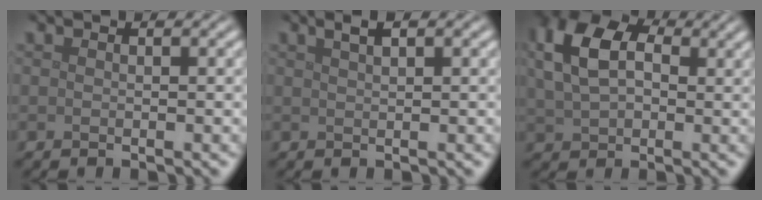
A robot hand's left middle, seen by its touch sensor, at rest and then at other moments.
{"total": 1.7, "force": [1.1, 0.4, 1.3], "torque": [-0.020, 0.006, 0.018]}
{"total": 7.6, "force": [2.3, 5.1, 5.1], "torque": [-0.128, 0.018, 0.037]}